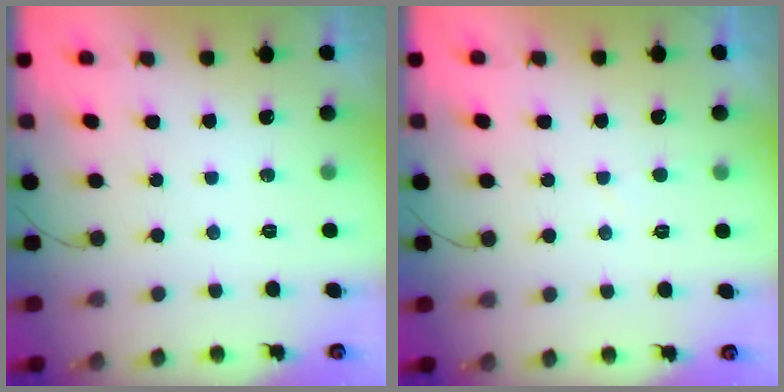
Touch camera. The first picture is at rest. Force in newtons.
{"total": 1.6, "press": 1.6, "slide": 0.2}